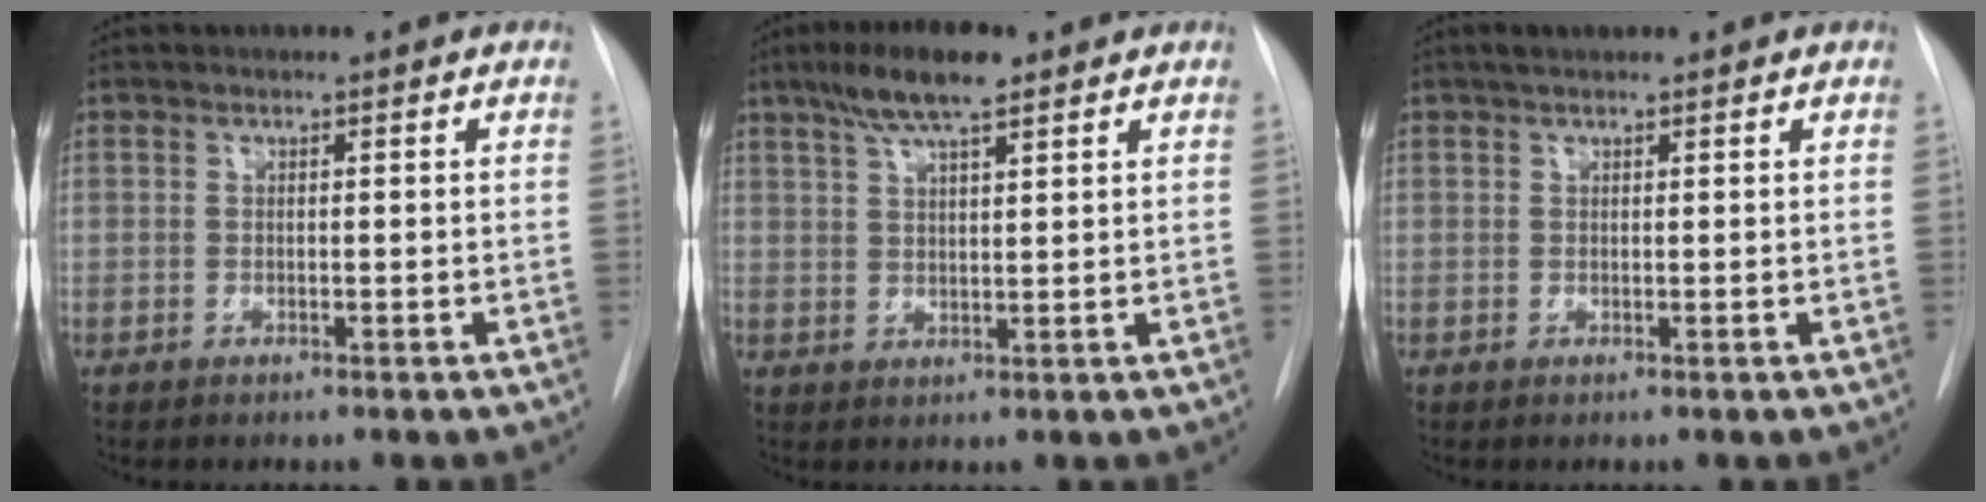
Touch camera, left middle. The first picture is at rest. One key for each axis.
{"total": 7.4, "fx": 5.0, "fy": 1.2, "fz": 5.3, "tx": -0.102, "ty": 0.014, "tz": 0.088}
{"total": 1.7, "fx": 1.3, "fy": 0.5, "fz": 0.9, "tx": -0.019, "ty": 0.011, "tz": 0.022}